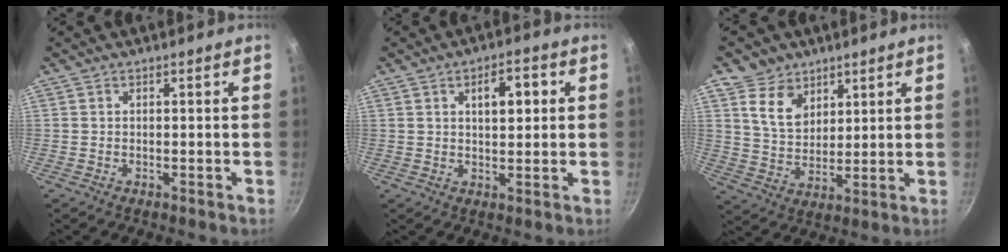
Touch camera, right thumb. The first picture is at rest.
{"total": 6.2, "force": [1.7, 3.1, 5.1], "torque": [-0.051, 0.001, 0.024]}
{"total": 8.4, "force": [4.7, 6.3, 3.1], "torque": [-0.019, -0.034, 0.088]}